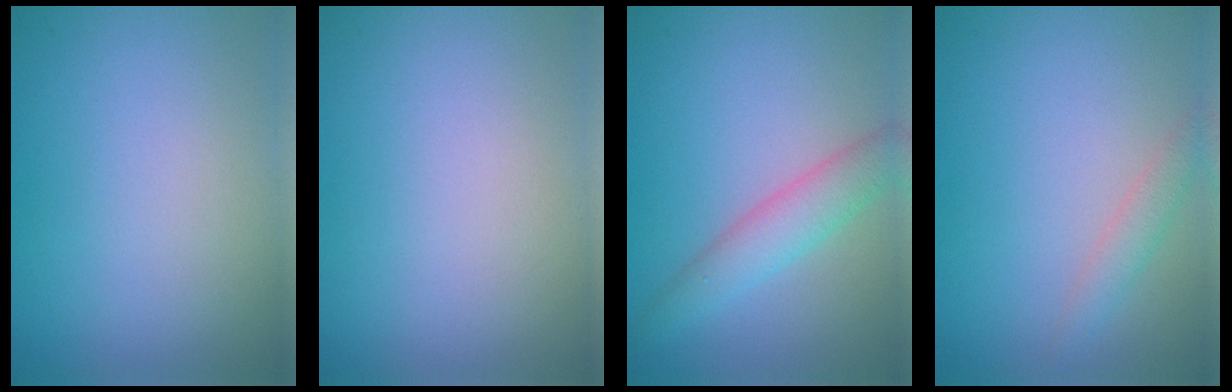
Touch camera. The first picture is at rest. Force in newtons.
{"total": 0.0}
{"total": 3.4, "press": 3.4, "slide": 0.1}
{"total": 1.6, "press": 1.6, "slide": 0.2}